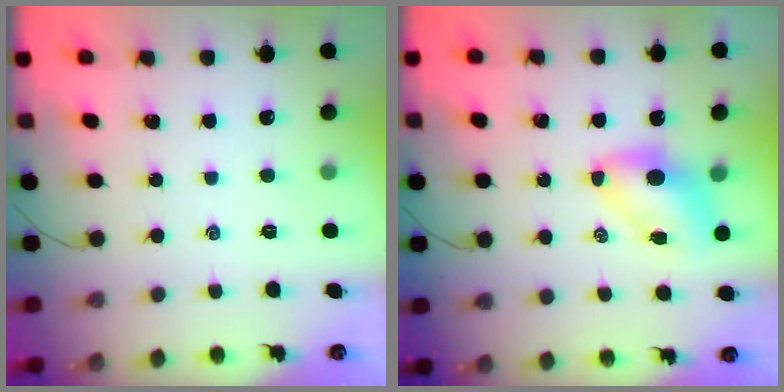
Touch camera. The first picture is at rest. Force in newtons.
{"total": 6.9, "press": 6.8, "slide": 0.9}